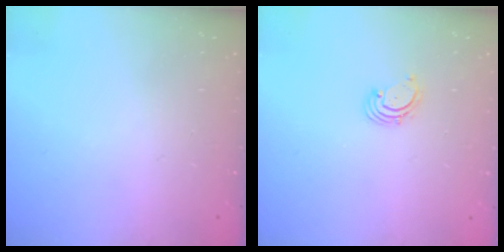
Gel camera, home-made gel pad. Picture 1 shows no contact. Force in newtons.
{"total": 1.6, "press": 1.6, "slide": 0.2}